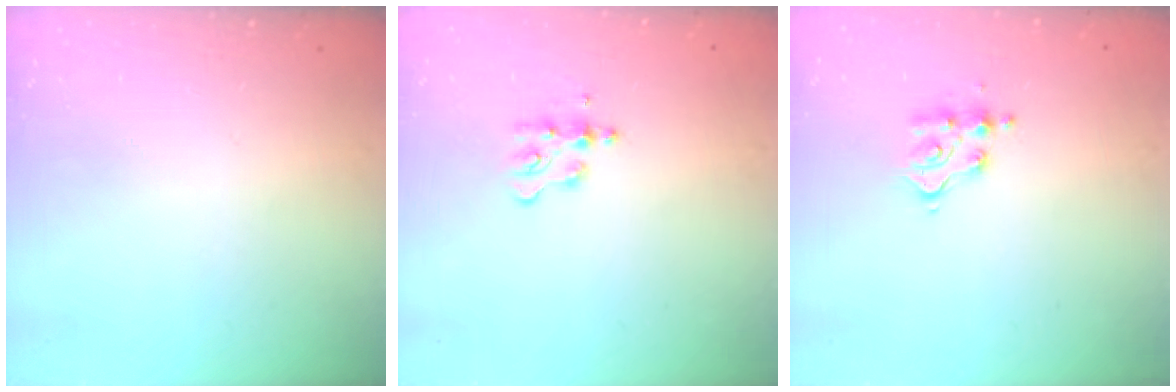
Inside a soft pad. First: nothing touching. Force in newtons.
{"total": 5.1, "press": 5.0, "slide": 0.6}
{"total": 7.9, "press": 7.9, "slide": 0.6}